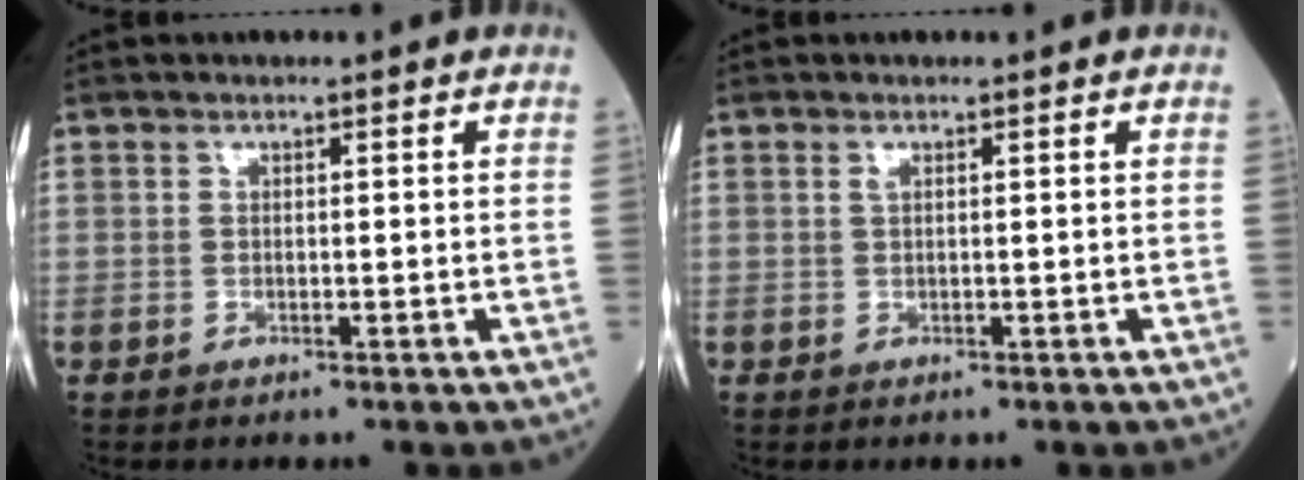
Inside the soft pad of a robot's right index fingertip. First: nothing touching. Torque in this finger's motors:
{"motor_torque": [0.16, 0.12, -0.02, 0.02]}